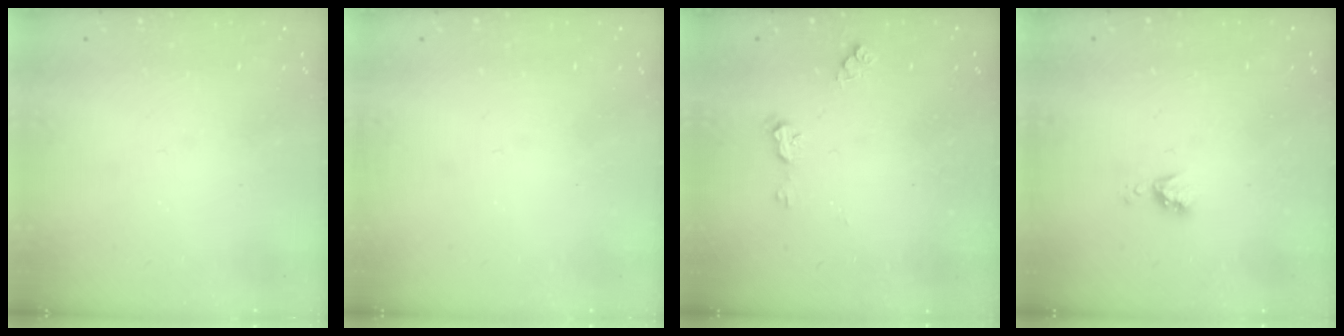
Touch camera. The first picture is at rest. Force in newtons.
{"total": 0.0}
{"total": 5.1, "press": 5.0, "slide": 0.6}
{"total": 4.0, "press": 4.0, "slide": 0.5}